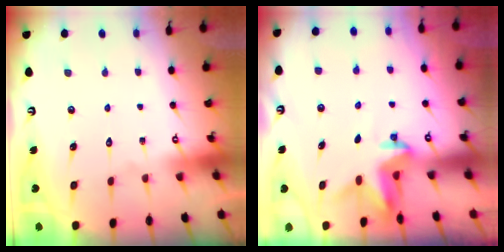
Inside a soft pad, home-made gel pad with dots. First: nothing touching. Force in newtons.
{"total": 3.2, "press": 3.2, "slide": 0.3}